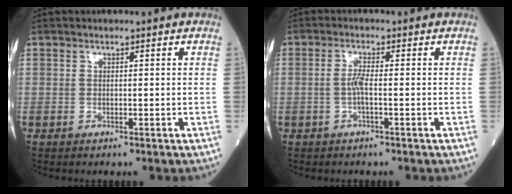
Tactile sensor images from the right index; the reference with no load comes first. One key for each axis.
{"total": 2.1, "fx": -0.5, "fy": 0.0, "fz": 2.0, "tx": -0.041, "ty": 0.001, "tz": -0.008}